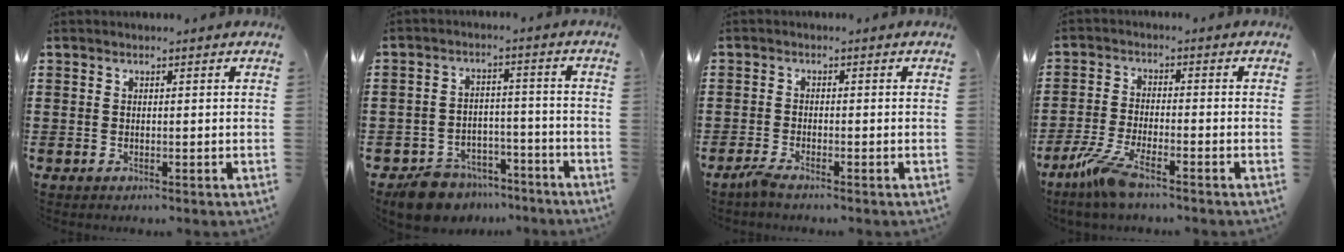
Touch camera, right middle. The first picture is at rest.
{"total": 6.2, "force": [-5.8, 2.0, 0.9], "torque": [-0.027, 0.019, -0.117]}
{"total": 1.5, "force": [-1.2, 0.1, 0.8], "torque": [-0.024, -0.004, -0.025]}
{"total": 6.2, "force": [-4.4, 0.8, 4.3], "torque": [-0.109, -0.018, -0.089]}